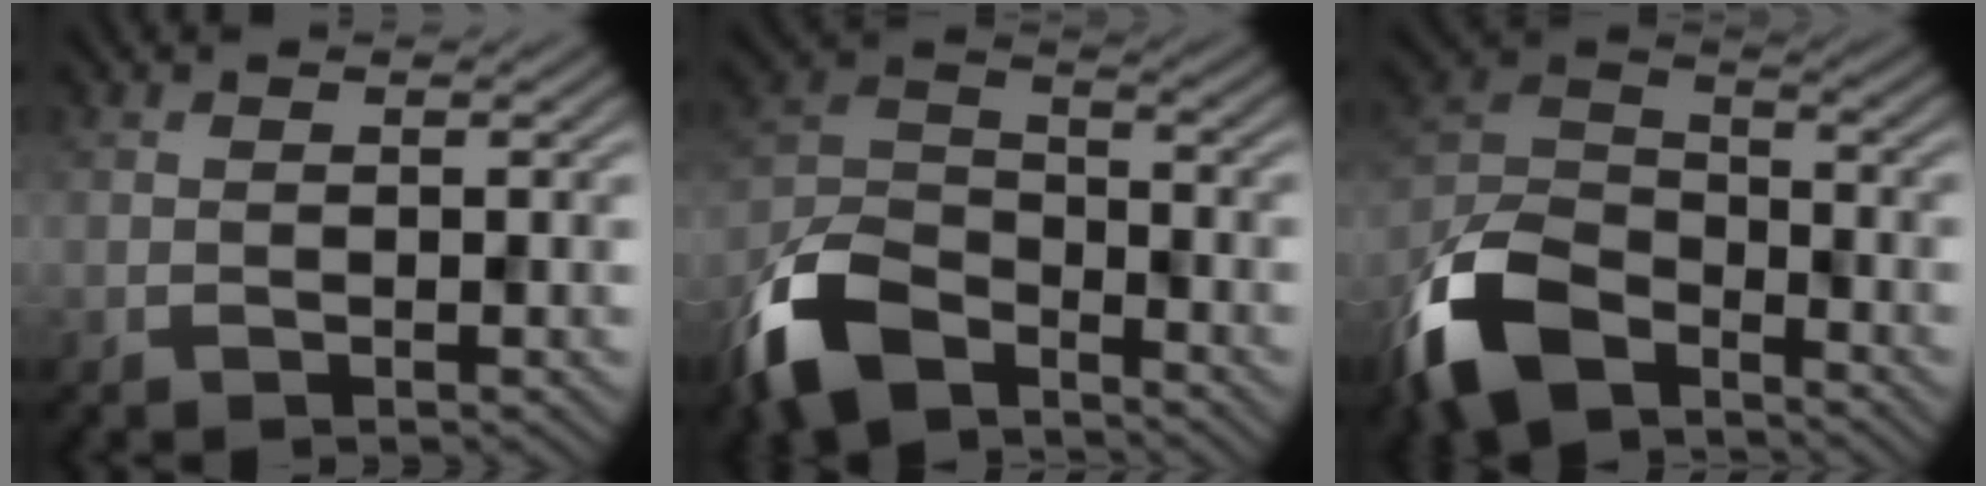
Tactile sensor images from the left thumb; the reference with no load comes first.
{"total": 10.5, "force": [-7.3, 4.9, 5.7], "torque": [-0.132, -0.011, -0.166]}
{"total": 11.6, "force": [-7.8, 5.5, 6.6], "torque": [-0.150, -0.009, -0.174]}